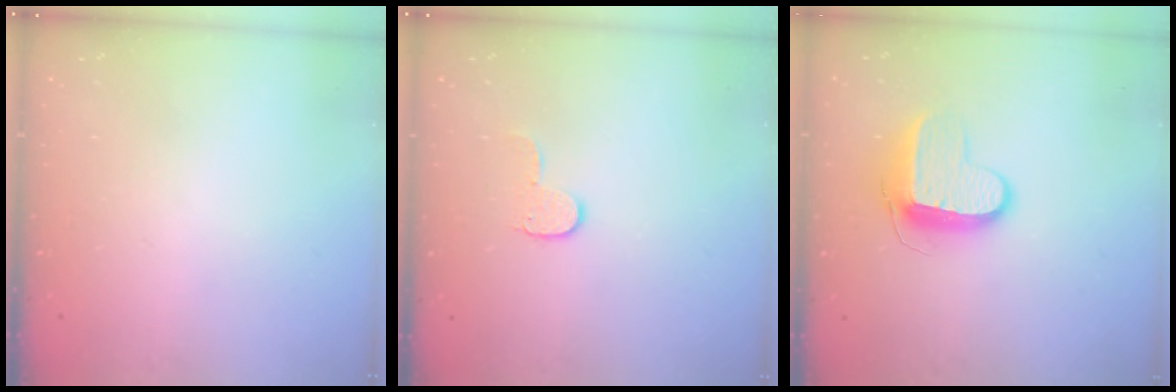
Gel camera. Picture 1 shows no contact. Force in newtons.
{"total": 6.1, "press": 6.1, "slide": 0.4}
{"total": 10.3, "press": 10.3, "slide": 1.0}